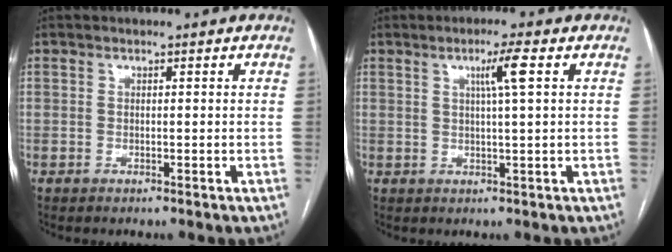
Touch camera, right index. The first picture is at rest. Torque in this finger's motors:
{"motor_torque": [0.52, 0.41, 0.13, 0.07]}